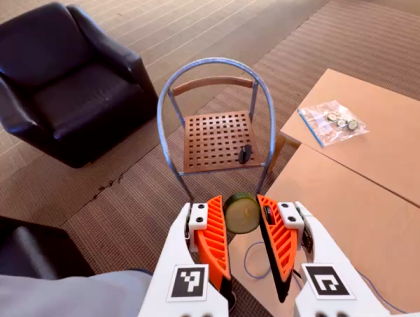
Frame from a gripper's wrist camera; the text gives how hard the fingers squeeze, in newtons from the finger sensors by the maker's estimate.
{"total": 8.4, "left": 8.2, "right": 8.6}